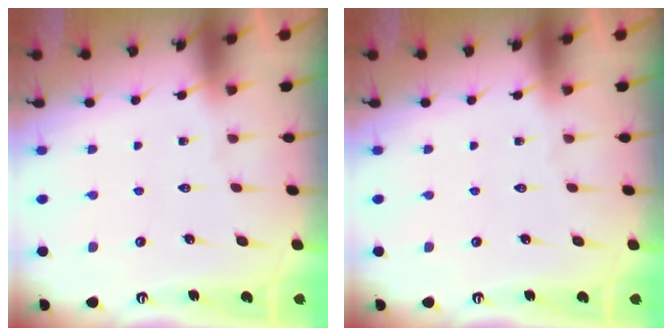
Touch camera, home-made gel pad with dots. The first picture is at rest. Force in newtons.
{"total": 0.0}